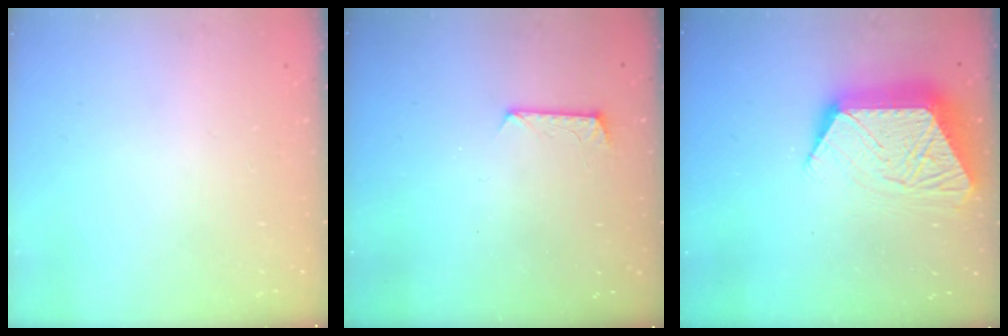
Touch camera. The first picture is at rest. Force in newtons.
{"total": 7.0, "press": 6.9, "slide": 0.6}
{"total": 14.4, "press": 14.4, "slide": 1.0}